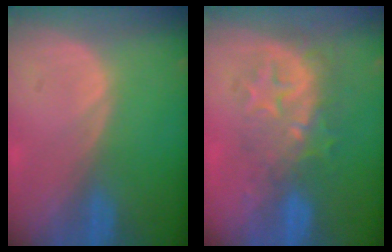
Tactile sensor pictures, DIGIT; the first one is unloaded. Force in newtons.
{"total": 9.3, "press": 8.1, "slide": 4.6}